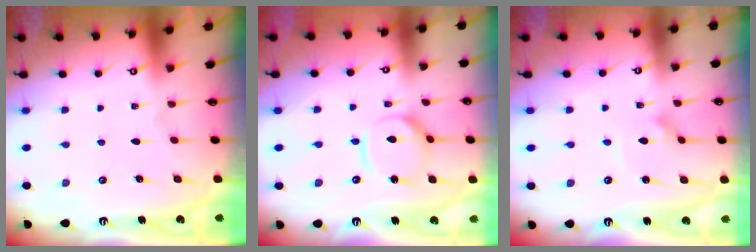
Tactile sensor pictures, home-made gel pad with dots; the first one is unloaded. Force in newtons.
{"total": 9.5, "press": 9.5, "slide": 0.9}
{"total": 2.4, "press": 2.4, "slide": 0.1}